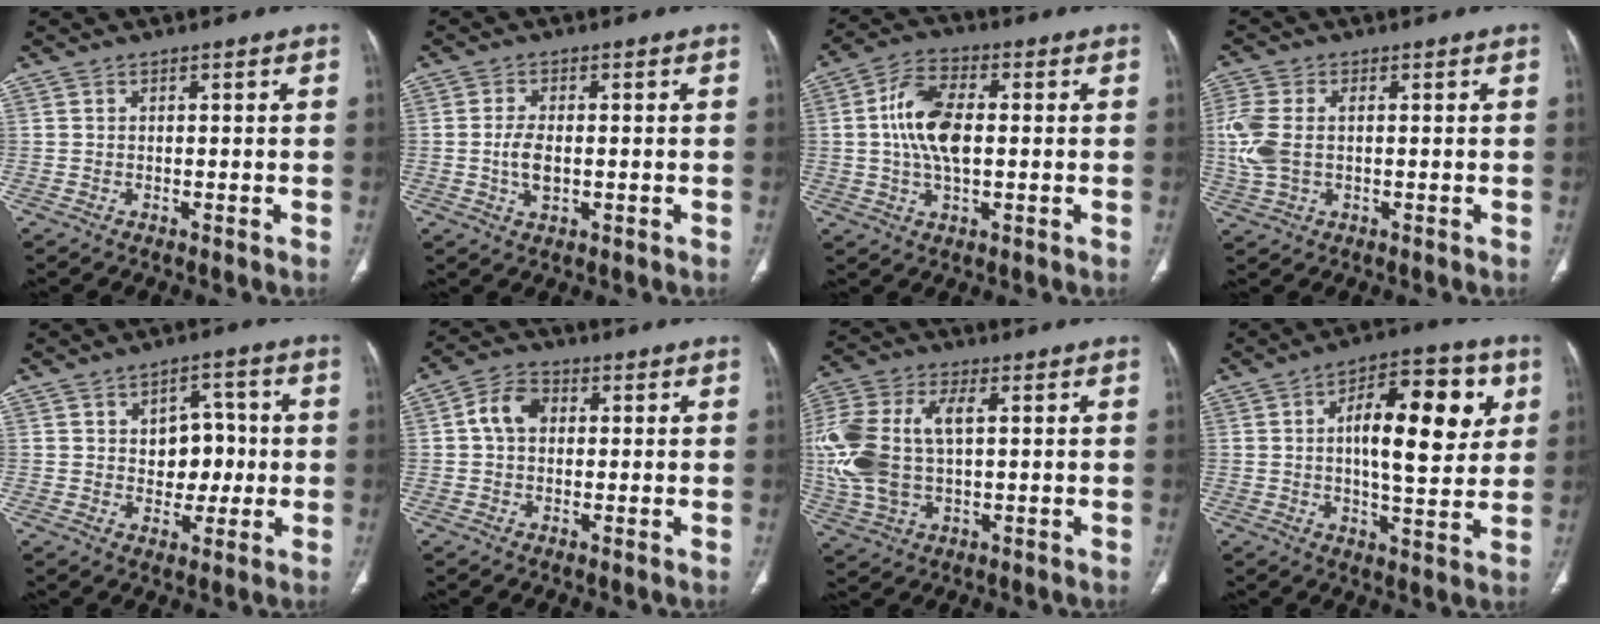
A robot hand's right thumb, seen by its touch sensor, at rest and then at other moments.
{"total": 4.5, "force": [-0.4, 2.4, 3.8], "torque": [-0.074, 0.000, -0.007]}
{"total": 11.0, "force": [0.7, 5.8, 9.3], "torque": [-0.182, 0.009, 0.011]}
{"total": 7.9, "force": [0.3, 4.9, 6.2], "torque": [-0.172, 0.010, 0.010]}
{"total": 8.0, "force": [0.6, 5.8, 5.4], "torque": [-0.031, 0.008, 0.011]}
{"total": 6.1, "force": [0.9, 4.5, 4.0], "torque": [-0.067, 0.015, 0.009]}
{"total": 17.4, "force": [1.8, 9.9, 14.2], "torque": [-0.337, 0.012, 0.039]}
{"total": 17.6, "force": [4.3, 7.1, 15.5], "torque": [-0.195, 0.002, 0.057]}